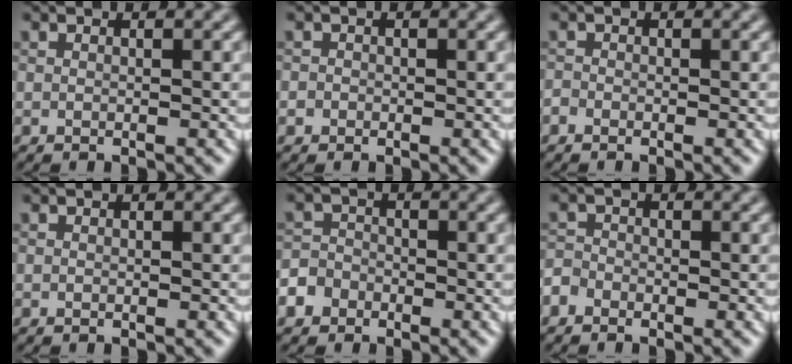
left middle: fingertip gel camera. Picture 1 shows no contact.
{"total": 0.7, "force": [-0.3, 0.6, 0.0], "torque": [0.003, -0.003, -0.005]}
{"total": 0.6, "force": [-0.5, 0.3, 0.1], "torque": [0.000, -0.001, -0.011]}
{"total": 0.0}
{"total": 3.6, "force": [-2.2, 2.8, 0.8], "torque": [0.000, -0.007, -0.045]}
{"total": 1.4, "force": [-1.1, 0.8, 0.3], "torque": [-0.006, 0.003, -0.026]}